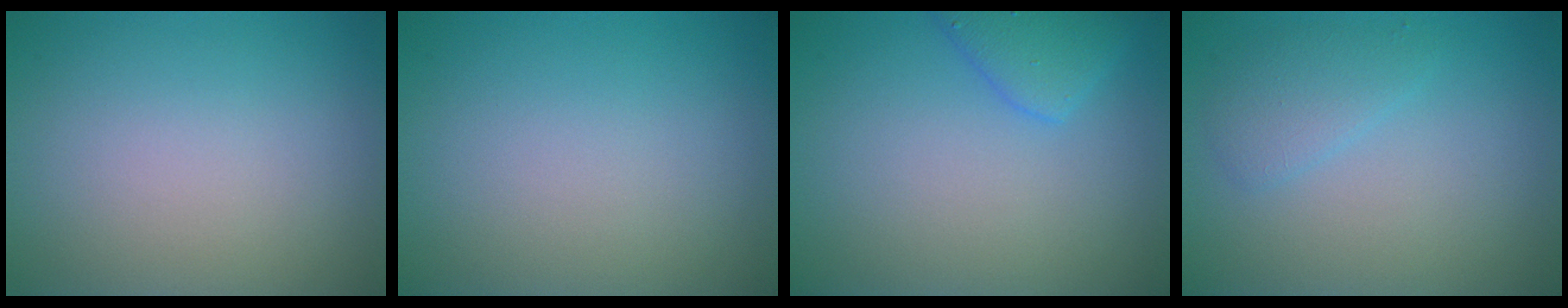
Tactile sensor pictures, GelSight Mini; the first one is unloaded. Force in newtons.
{"total": 0.0}
{"total": 2.6, "press": 2.6, "slide": 0.2}
{"total": 2.0, "press": 2.0, "slide": 0.1}